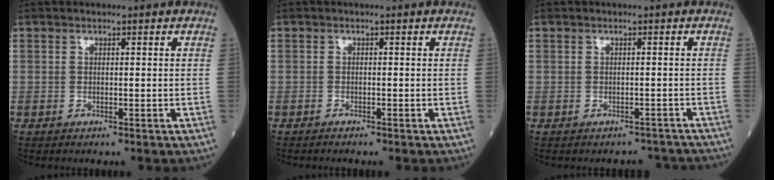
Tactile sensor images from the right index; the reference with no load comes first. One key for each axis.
{"total": 0.6, "fx": -0.6, "fy": -0.1, "fz": 0.1, "tx": -0.005, "ty": -0.001, "tz": -0.012}
{"total": 3.5, "fx": -3.3, "fy": 1.3, "fz": -0.1, "tx": 0.008, "ty": 0.004, "tz": -0.035}